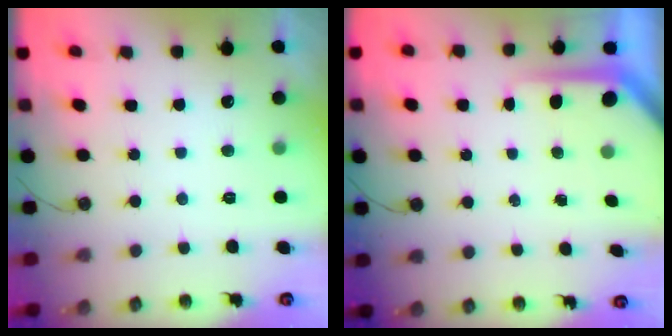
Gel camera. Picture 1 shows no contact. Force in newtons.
{"total": 5.2, "press": 5.1, "slide": 0.5}